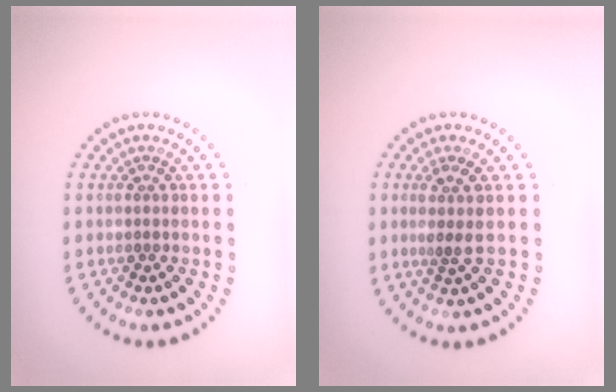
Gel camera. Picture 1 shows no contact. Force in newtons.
{"total": 2.0, "press": 1.6, "slide": 1.2}